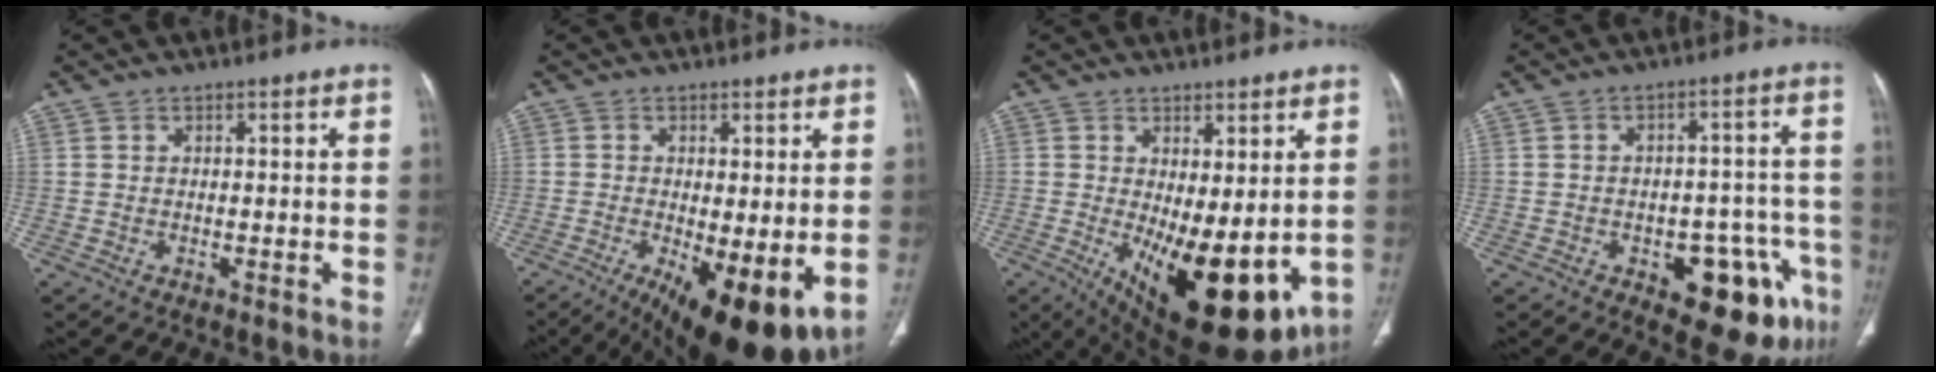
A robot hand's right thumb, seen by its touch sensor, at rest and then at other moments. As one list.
[{"total": 13.6, "force": [-4.1, 4.5, 12.2], "torque": [-0.173, -0.024, -0.049]}, {"total": 16.9, "force": [-2.5, 7.0, 15.2], "torque": [-0.226, -0.033, -0.011]}, {"total": 14.6, "force": [-6.7, 7.1, 10.8], "torque": [-0.090, 0.040, -0.076]}]